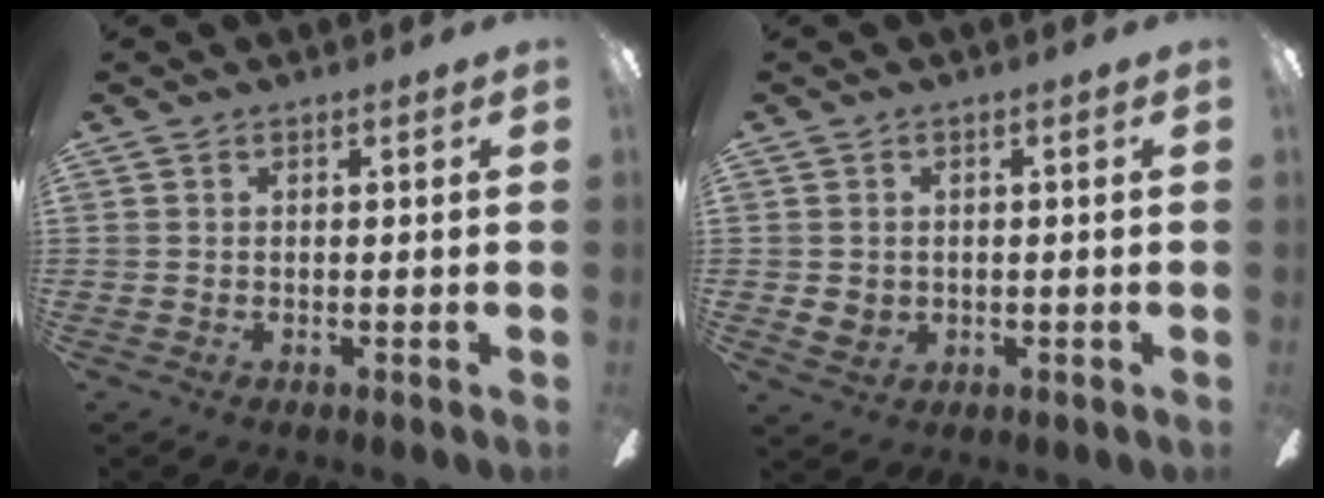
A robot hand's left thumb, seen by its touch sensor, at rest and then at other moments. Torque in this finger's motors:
{"motor_torque": [0.07, 0.07, -0.17, 0.09, 0.02]}